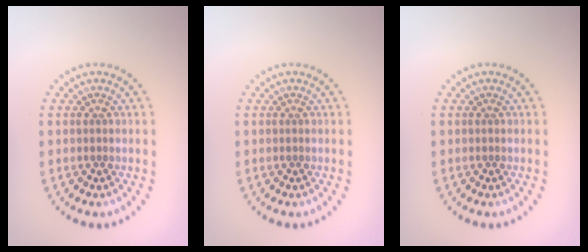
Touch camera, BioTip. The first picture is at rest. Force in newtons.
{"total": 0.0}
{"total": 0.0}